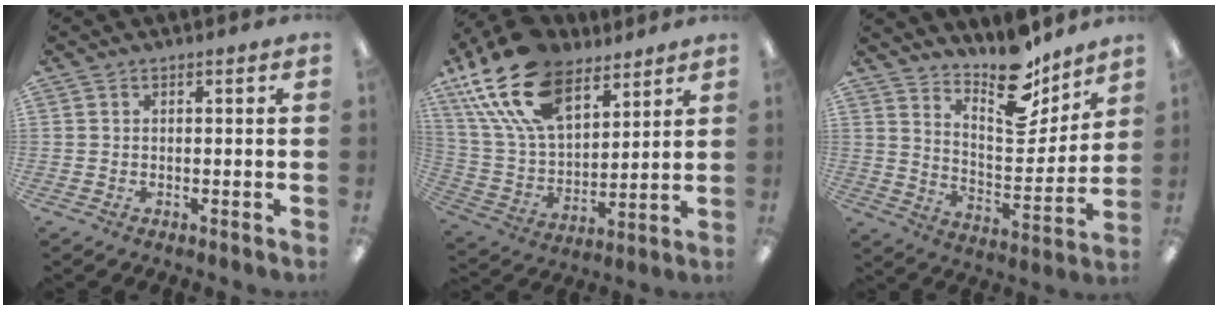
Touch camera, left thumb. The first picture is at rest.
{"total": 21.9, "force": [13.3, 12.0, 12.7], "torque": [-0.285, -0.058, 0.243]}
{"total": 15.7, "force": [12.5, 6.2, 7.2], "torque": [-0.104, -0.095, 0.218]}